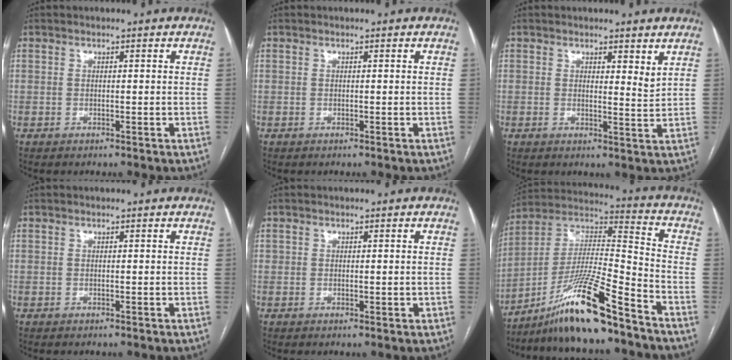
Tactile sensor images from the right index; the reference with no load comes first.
{"total": 0.0}
{"total": 2.8, "force": [2.0, 0.6, 1.9], "torque": [-0.029, -0.015, 0.026]}
{"total": 0.0}
{"total": 0.9, "force": [0.1, 0.6, 0.6], "torque": [-0.009, 0.003, 0.007]}
{"total": 15.9, "force": [-11.6, -0.1, 10.9], "torque": [-0.206, 0.002, -0.207]}